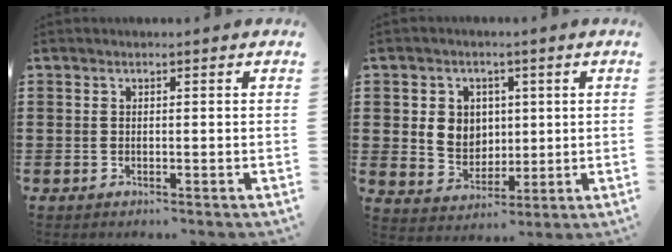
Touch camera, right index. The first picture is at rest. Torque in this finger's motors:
{"motor_torque": [0.40, 0.35, 0.44, 0.04]}